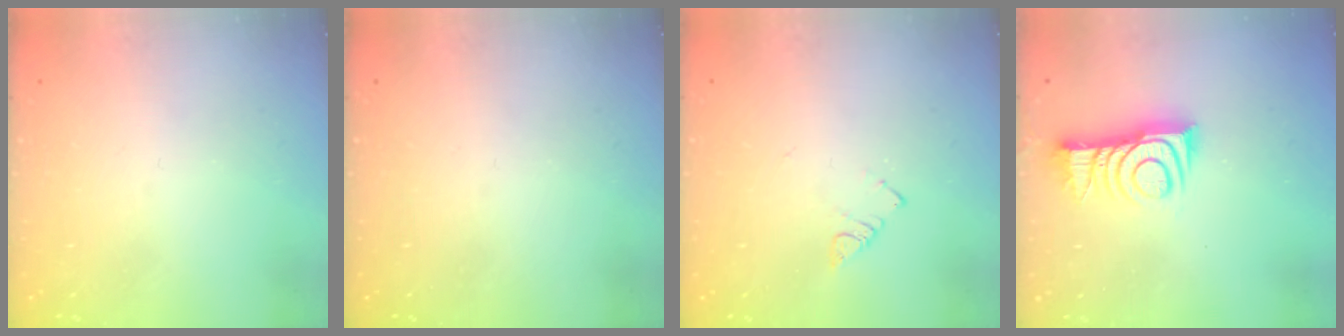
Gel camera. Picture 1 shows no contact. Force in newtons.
{"total": 0.0}
{"total": 2.7, "press": 2.7, "slide": 0.4}
{"total": 10.7, "press": 10.6, "slide": 0.4}